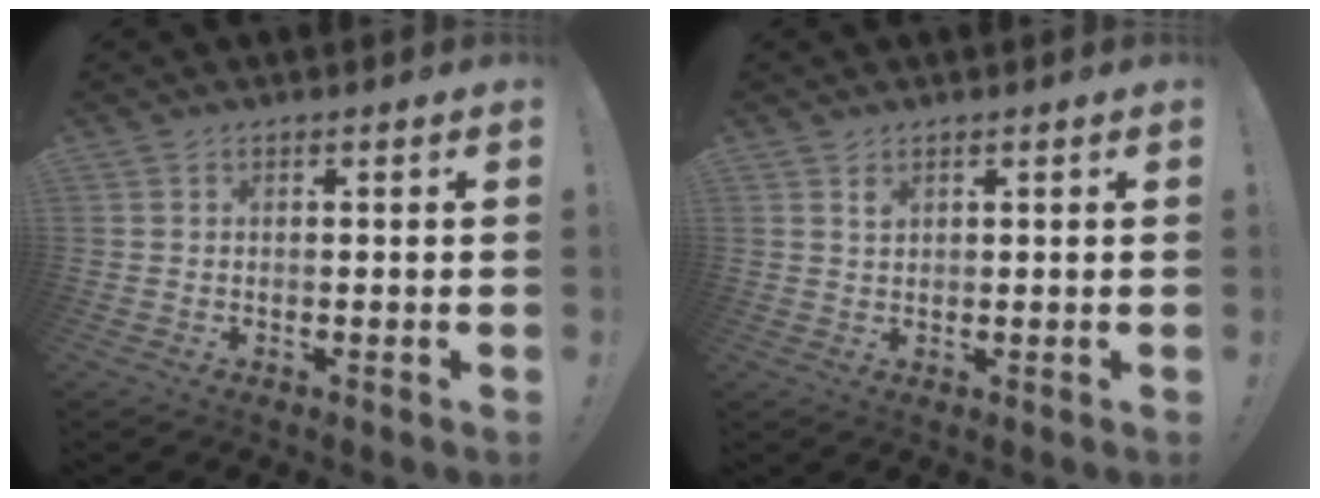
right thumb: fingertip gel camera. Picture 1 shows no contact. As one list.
[{"total": 1.4, "force": [1.0, 0.8, 0.6], "torque": [0.002, -0.007, 0.017]}]